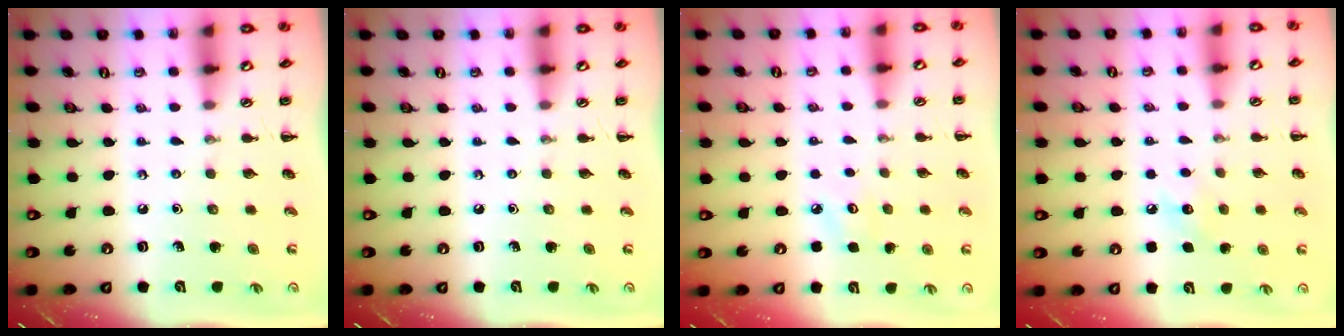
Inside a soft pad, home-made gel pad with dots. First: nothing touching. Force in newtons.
{"total": 0.0}
{"total": 2.9, "press": 2.8, "slide": 0.7}
{"total": 6.9, "press": 6.7, "slide": 1.9}